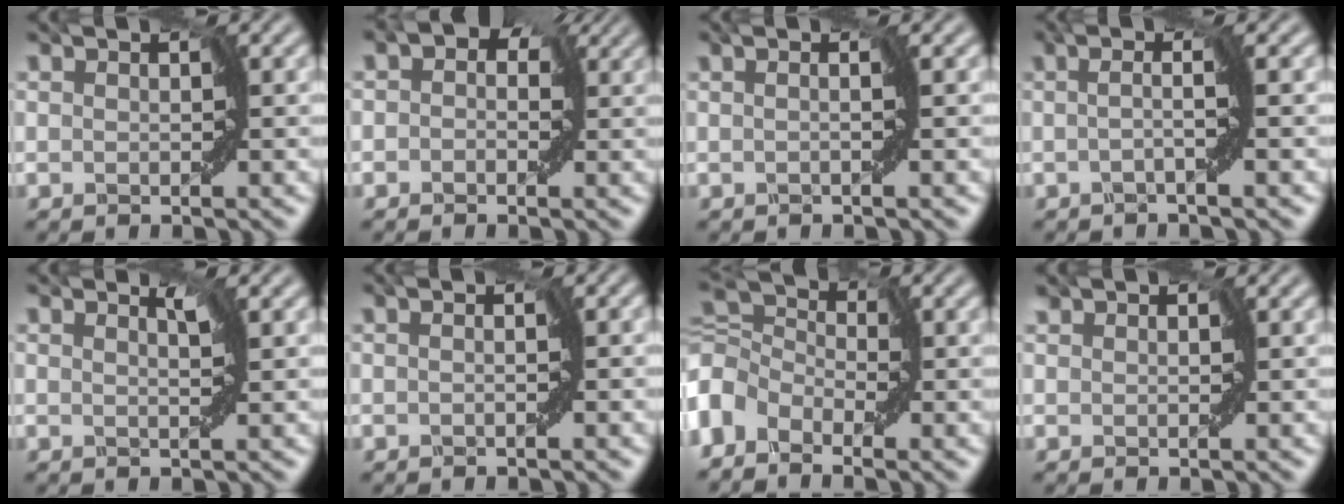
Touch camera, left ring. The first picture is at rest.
{"total": 2.9, "force": [0.6, 2.3, 1.8], "torque": [-0.003, 0.011, -0.006]}
{"total": 0.7, "force": [-0.1, -0.5, 0.4], "torque": [-0.011, 0.000, -0.004]}
{"total": 1.8, "force": [-0.2, -0.5, 1.7], "torque": [-0.030, 0.003, -0.014]}
{"total": 1.0, "force": [0.7, -0.3, 0.7], "torque": [-0.010, -0.001, 0.012]}
{"total": 0.6, "force": [-0.3, -0.1, 0.5], "torque": [-0.012, -0.001, -0.008]}
{"total": 7.0, "force": [-0.1, 4.6, 5.3], "torque": [-0.104, 0.021, -0.010]}
{"total": 0.5, "force": [0.4, 0.3, 0.0], "torque": [0.002, -0.001, 0.002]}